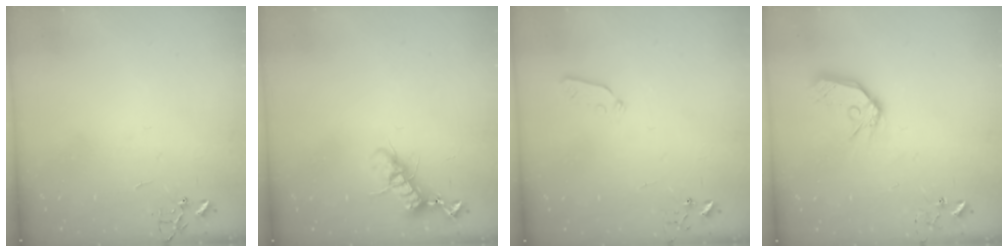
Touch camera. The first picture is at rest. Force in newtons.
{"total": 11.1, "press": 11.1, "slide": 0.3}
{"total": 3.9, "press": 3.8, "slide": 0.8}
{"total": 13.0, "press": 12.9, "slide": 1.6}